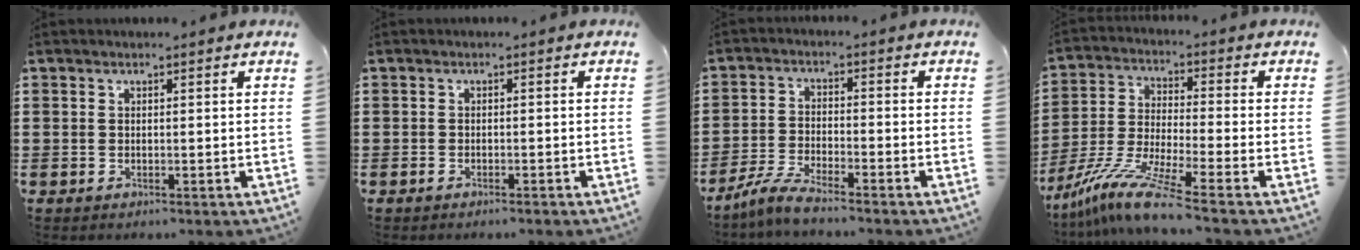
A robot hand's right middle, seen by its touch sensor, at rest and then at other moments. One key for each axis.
{"total": 0.6, "fx": -0.5, "fy": 0.1, "fz": 0.3, "tx": -0.009, "ty": -0.002, "tz": -0.010}
{"total": 5.2, "fx": -4.8, "fy": 0.2, "fz": 2.1, "tx": -0.057, "ty": -0.007, "tz": -0.098}
{"total": 9.9, "fx": -7.9, "fy": 0.2, "fz": 6.0, "tx": -0.130, "ty": -0.005, "tz": -0.161}